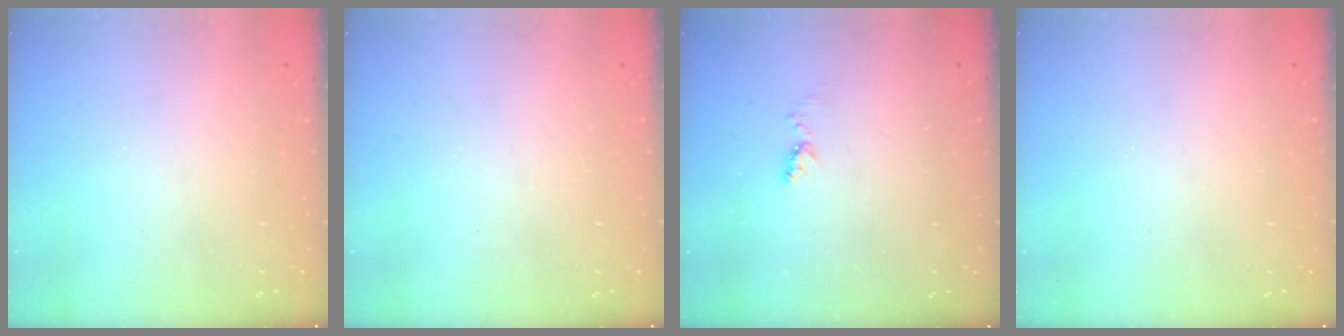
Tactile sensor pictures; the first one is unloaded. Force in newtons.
{"total": 0.0}
{"total": 4.9, "press": 4.8, "slide": 0.8}
{"total": 0.0}